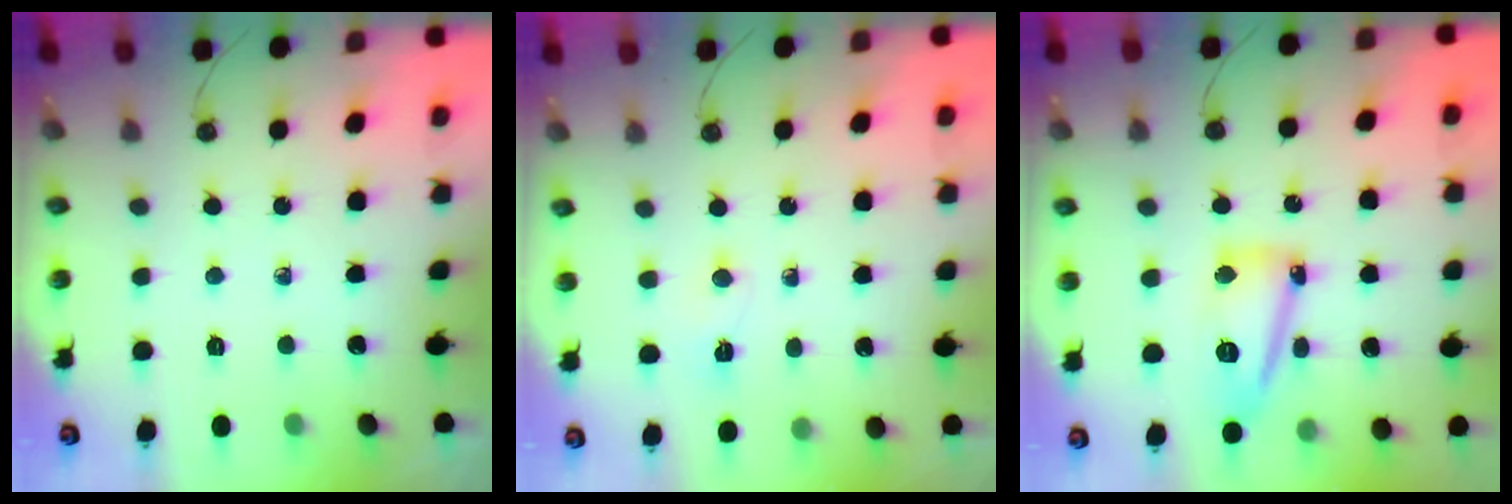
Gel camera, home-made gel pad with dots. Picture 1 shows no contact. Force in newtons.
{"total": 2.7, "press": 2.7, "slide": 0.5}
{"total": 23.2, "press": 17.5, "slide": 15.3}